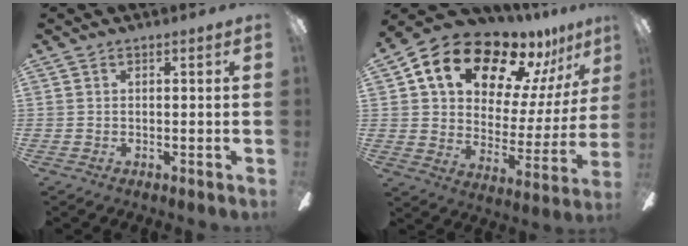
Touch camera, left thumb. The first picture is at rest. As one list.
[{"total": 19.0, "force": [13.5, 9.8, 9.1], "torque": [-0.161, -0.083, 0.233]}]